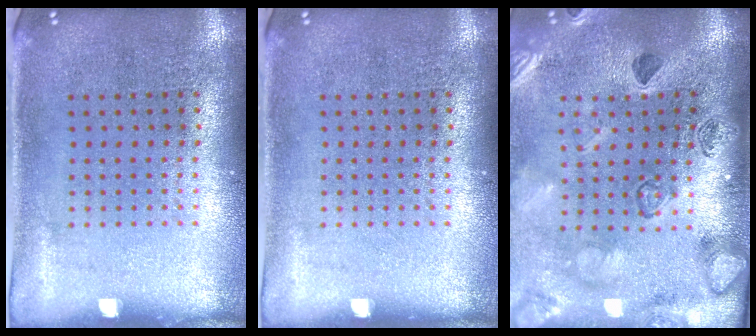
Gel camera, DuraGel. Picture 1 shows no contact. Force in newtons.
{"total": 0.0}
{"total": 2.3, "press": 2.3, "slide": 0.5}